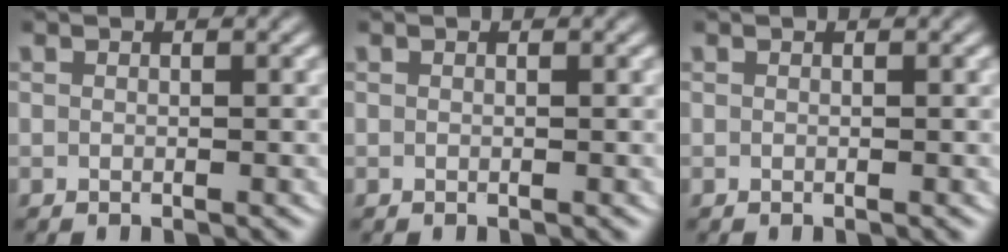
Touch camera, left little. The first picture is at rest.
{"total": 0.0}
{"total": 0.0}